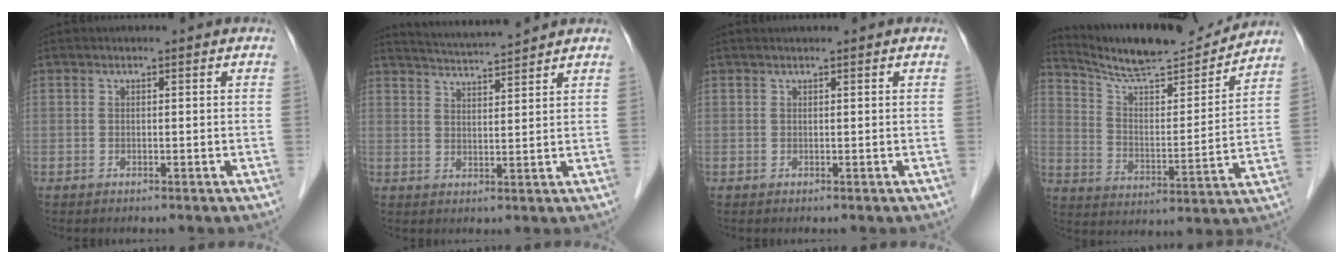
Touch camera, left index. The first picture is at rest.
{"total": 4.8, "force": [4.5, -1.3, 1.1], "torque": [-0.030, 0.007, 0.077]}
{"total": 1.6, "force": [-1.5, -0.5, -0.3], "torque": [0.005, 0.002, -0.021]}
{"total": 14.7, "force": [14.0, 0.8, 4.4], "torque": [-0.079, -0.018, 0.222]}